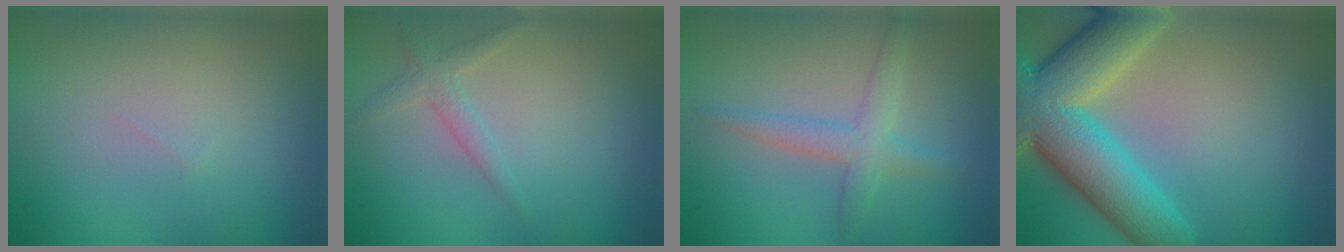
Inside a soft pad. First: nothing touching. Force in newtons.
{"total": 1.6, "press": 1.6, "slide": 0.0}
{"total": 2.7, "press": 2.7, "slide": 0.1}
{"total": 11.3, "press": 11.3, "slide": 0.6}